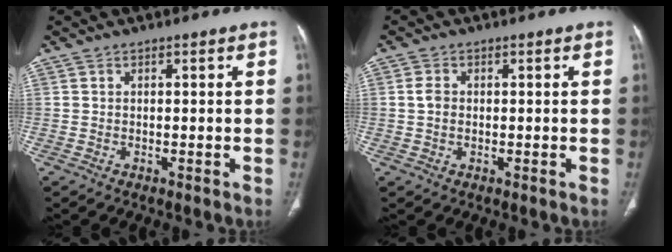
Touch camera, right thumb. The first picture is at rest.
{"total": 2.5, "force": [0.1, 1.9, 1.7], "torque": [-0.032, 0.005, 0.000]}